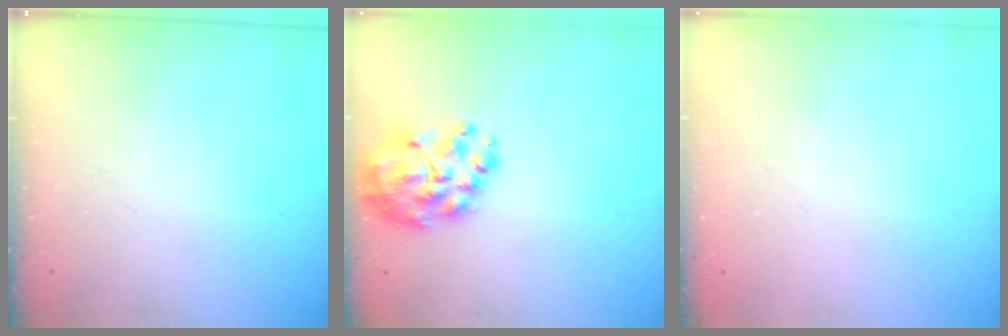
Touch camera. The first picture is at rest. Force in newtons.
{"total": 13.5, "press": 12.9, "slide": 3.9}
{"total": 1.8, "press": 1.8, "slide": 0.2}